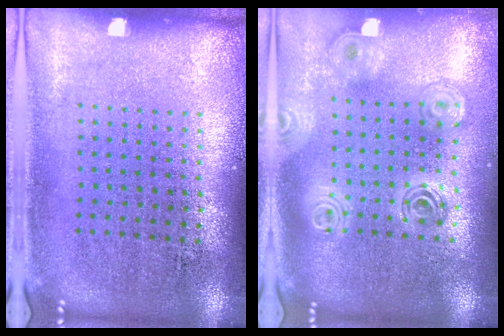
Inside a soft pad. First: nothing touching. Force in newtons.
{"total": 2.0, "press": 1.7, "slide": 1.1}